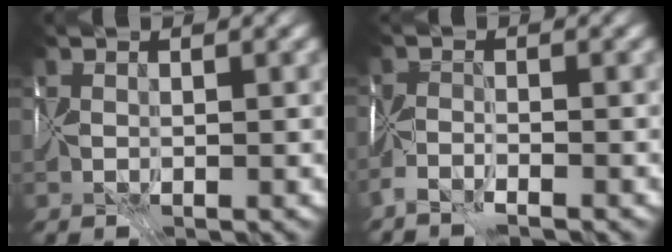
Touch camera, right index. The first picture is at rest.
{"total": 2.5, "force": [-2.3, 0.2, 1.0], "torque": [-0.023, 0.000, -0.058]}